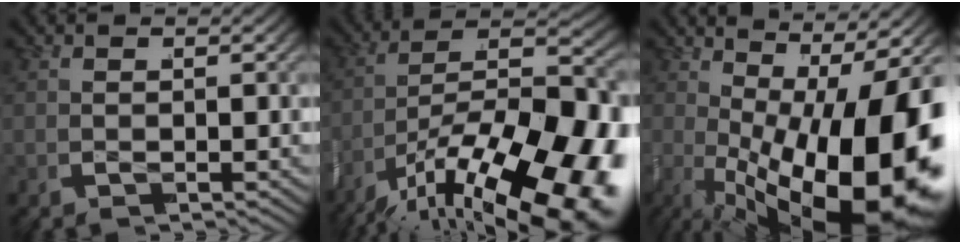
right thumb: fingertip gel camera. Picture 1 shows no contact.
{"total": 19.9, "force": [-4.3, 12.3, 15.1], "torque": [-0.267, -0.064, -0.038]}
{"total": 19.3, "force": [-3.1, 11.1, 15.5], "torque": [-0.264, -0.058, -0.012]}